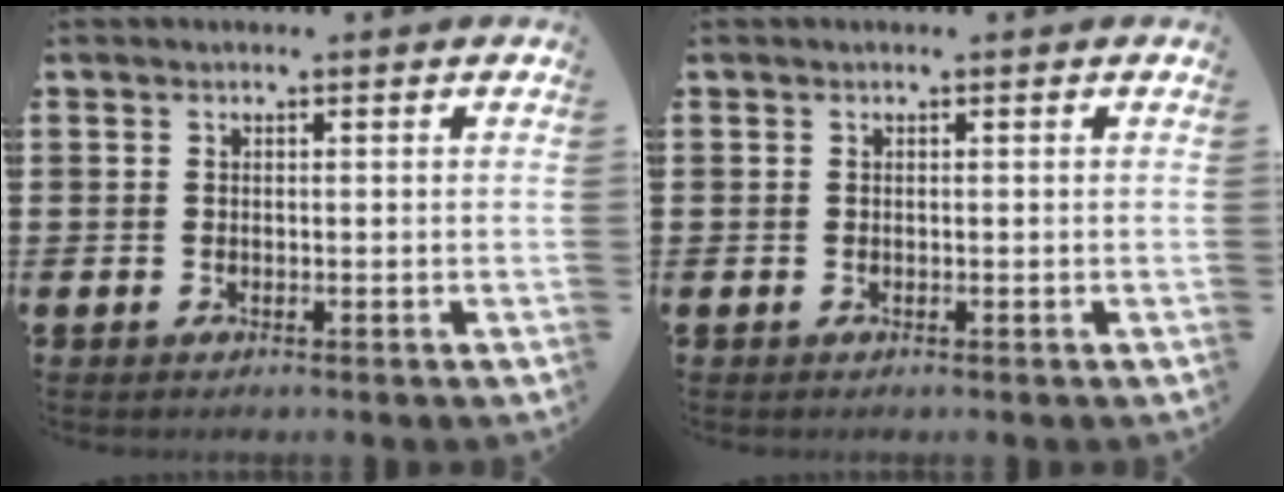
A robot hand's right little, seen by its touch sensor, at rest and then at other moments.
{"total": 0.0}